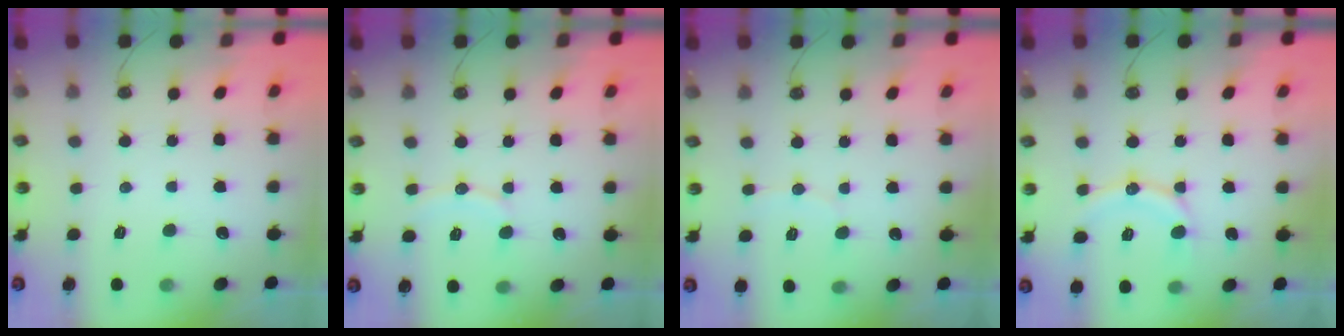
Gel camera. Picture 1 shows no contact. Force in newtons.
{"total": 7.8, "press": 7.8, "slide": 0.7}
{"total": 4.5, "press": 4.4, "slide": 0.9}
{"total": 10.6, "press": 10.6, "slide": 0.3}